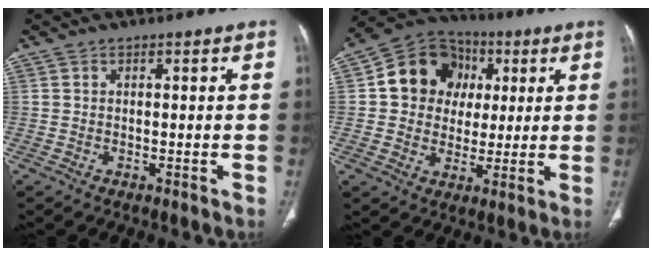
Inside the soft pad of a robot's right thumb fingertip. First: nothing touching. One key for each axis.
{"total": 13.8, "fx": 2.7, "fy": 12.1, "fz": 6.0, "tx": -0.061, "ty": 0.009, "tz": 0.040}